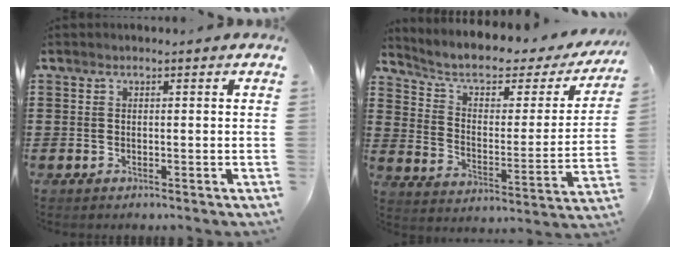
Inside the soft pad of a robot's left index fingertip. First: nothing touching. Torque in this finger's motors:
{"motor_torque": [2.14, 0.00, 0.33, 0.12]}